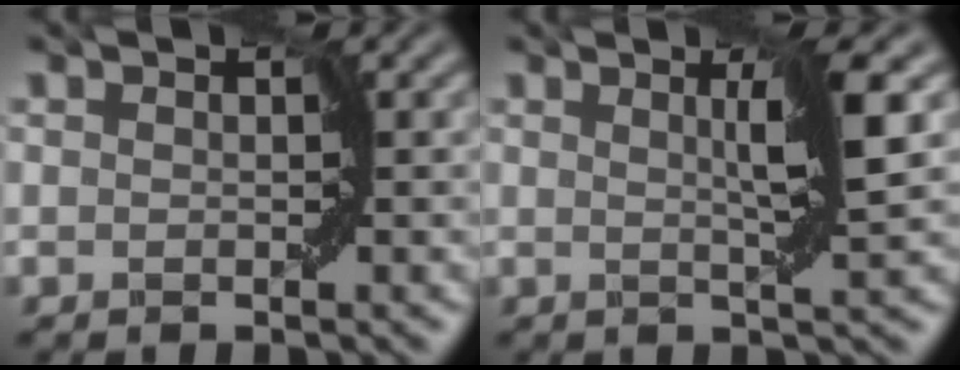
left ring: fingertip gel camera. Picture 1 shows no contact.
{"total": 2.9, "force": [1.0, -0.4, 2.7], "torque": [-0.046, 0.002, 0.016]}